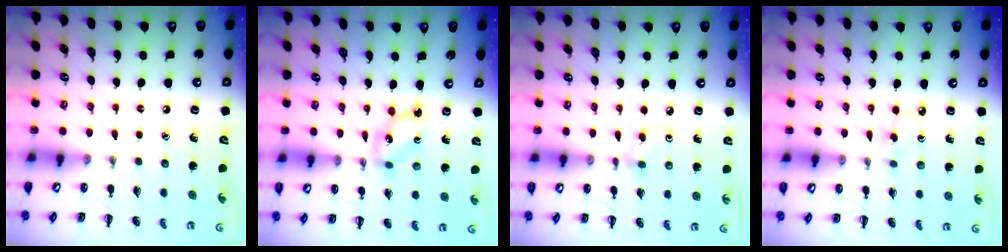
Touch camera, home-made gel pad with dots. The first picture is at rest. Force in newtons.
{"total": 3.9, "press": 3.8, "slide": 0.9}
{"total": 2.5, "press": 2.3, "slide": 1.0}
{"total": 2.9, "press": 2.7, "slide": 1.1}